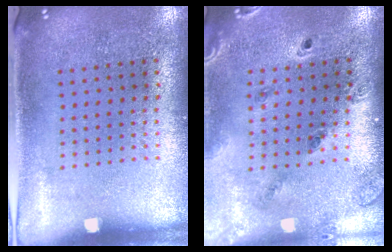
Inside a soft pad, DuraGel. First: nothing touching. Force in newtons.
{"total": 1.4, "press": 1.4, "slide": 0.1}